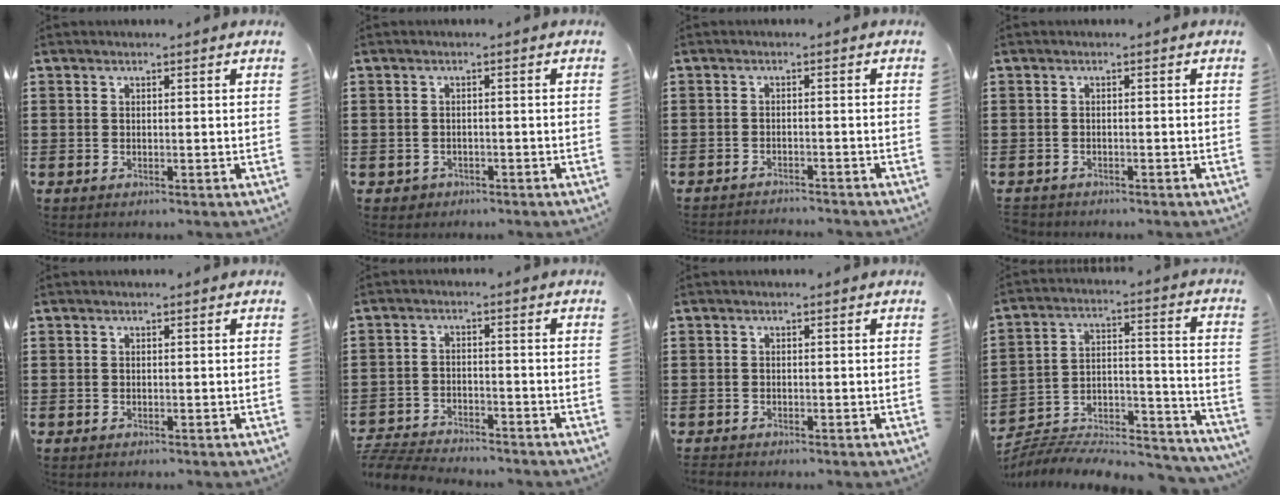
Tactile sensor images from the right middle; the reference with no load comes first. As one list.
[{"total": 1.1, "force": [-0.8, 0.8, 0.0], "torque": [-0.003, 0.003, -0.020]}, {"total": 1.9, "force": [-1.9, 0.0, -0.1], "torque": [-0.004, 0.002, -0.041]}, {"total": 1.1, "force": [-1.1, 0.3, -0.1], "torque": [-0.001, 0.002, -0.024]}, {"total": 0.0}, {"total": 5.1, "force": [-5.1, 0.7, 0.5], "torque": [-0.019, 0.007, -0.107]}, {"total": 0.9, "force": [-0.9, 0.3, -0.1], "torque": [0.001, 0.004, -0.020]}, {"total": 6.0, "force": [-5.7, 1.4, 1.2], "torque": [-0.018, 0.003, -0.116]}]